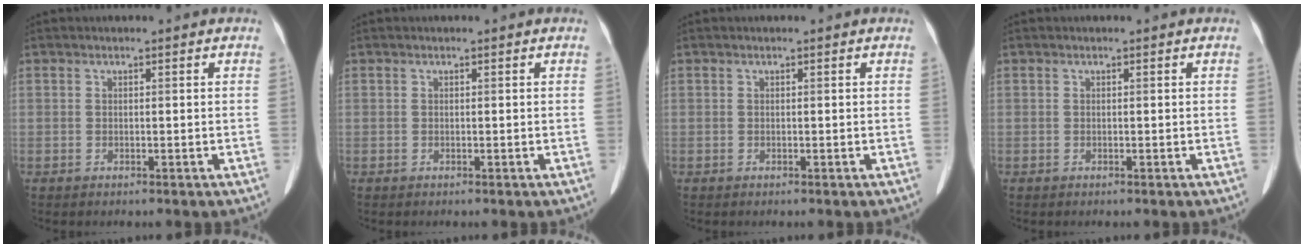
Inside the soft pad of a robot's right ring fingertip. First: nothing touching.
{"total": 0.0}
{"total": 0.0}
{"total": 0.0}